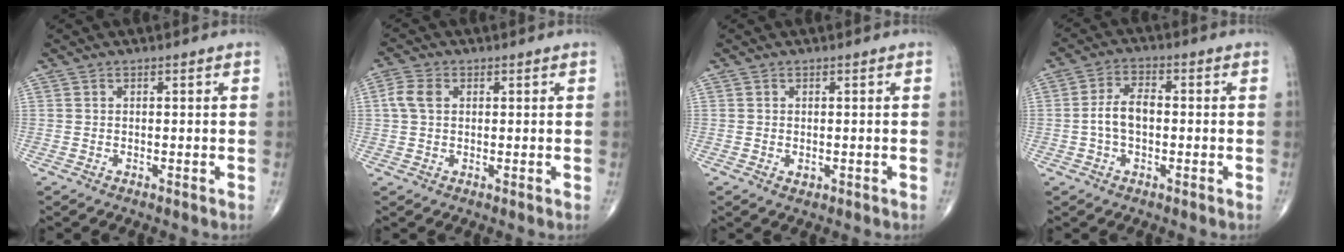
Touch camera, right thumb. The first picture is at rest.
{"total": 4.1, "force": [0.8, 2.8, 2.8], "torque": [-0.066, 0.009, 0.013]}
{"total": 1.0, "force": [-0.2, 0.7, 0.7], "torque": [-0.008, -0.002, -0.001]}
{"total": 6.2, "force": [-0.6, 3.4, 5.1], "torque": [-0.100, 0.021, -0.017]}